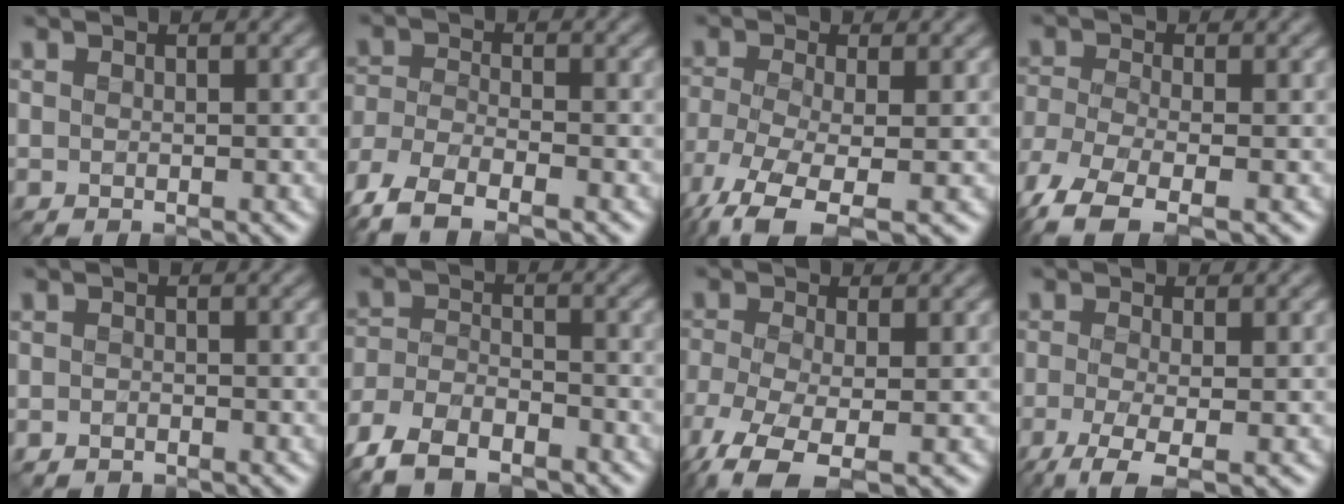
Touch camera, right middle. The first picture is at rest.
{"total": 6.4, "force": [-4.6, 2.3, 3.8], "torque": [-0.077, -0.011, -0.096]}
{"total": 9.2, "force": [-5.6, 3.2, 6.5], "torque": [-0.140, -0.030, -0.099]}
{"total": 6.8, "force": [-4.5, 2.3, 4.5], "torque": [-0.101, -0.018, -0.096]}
{"total": 0.7, "force": [-0.6, 0.3, 0.1], "torque": [-0.001, -0.003, -0.012]}
{"total": 7.6, "force": [-5.7, 3.4, 3.7], "torque": [-0.076, -0.011, -0.113]}
{"total": 7.2, "force": [-4.2, 2.5, 5.2], "torque": [-0.120, -0.023, -0.085]}
{"total": 4.3, "force": [-2.3, 1.1, 3.5], "torque": [-0.069, -0.007, -0.052]}